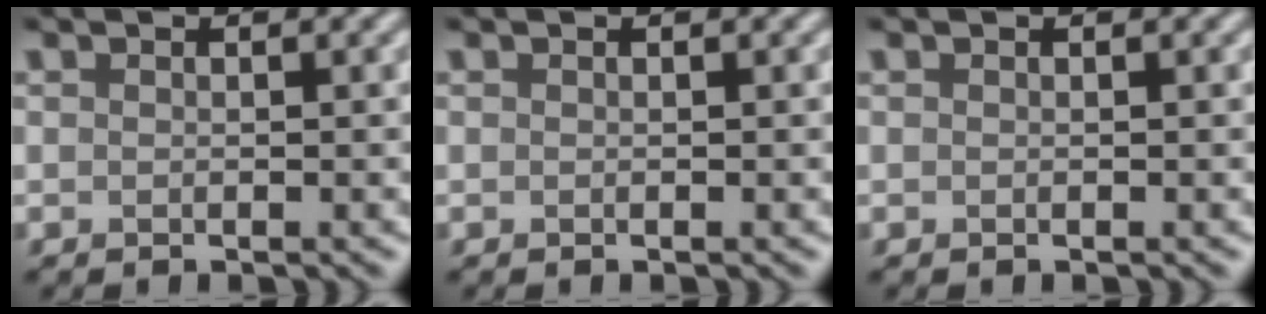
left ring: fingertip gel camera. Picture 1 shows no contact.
{"total": 0.0}
{"total": 0.0}